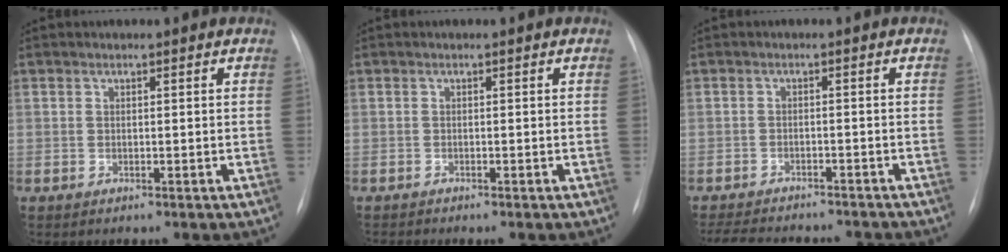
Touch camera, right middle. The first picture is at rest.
{"total": 0.8, "force": [-0.7, -0.4, 0.0], "torque": [0.001, -0.001, -0.012]}
{"total": 13.6, "force": [-12.4, 2.9, 4.9], "torque": [-0.099, -0.007, -0.163]}